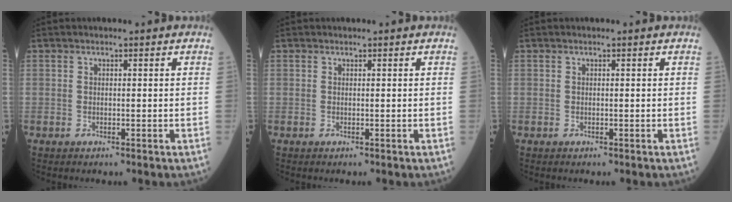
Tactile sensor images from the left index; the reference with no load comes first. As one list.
[{"total": 0.0}, {"total": 0.0}]